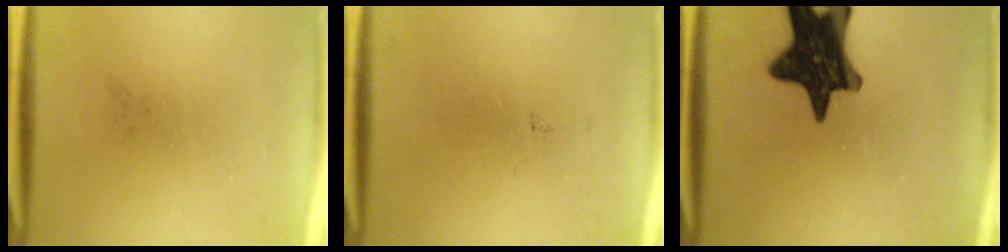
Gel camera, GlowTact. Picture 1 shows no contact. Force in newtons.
{"total": 0.0}
{"total": 15.6}